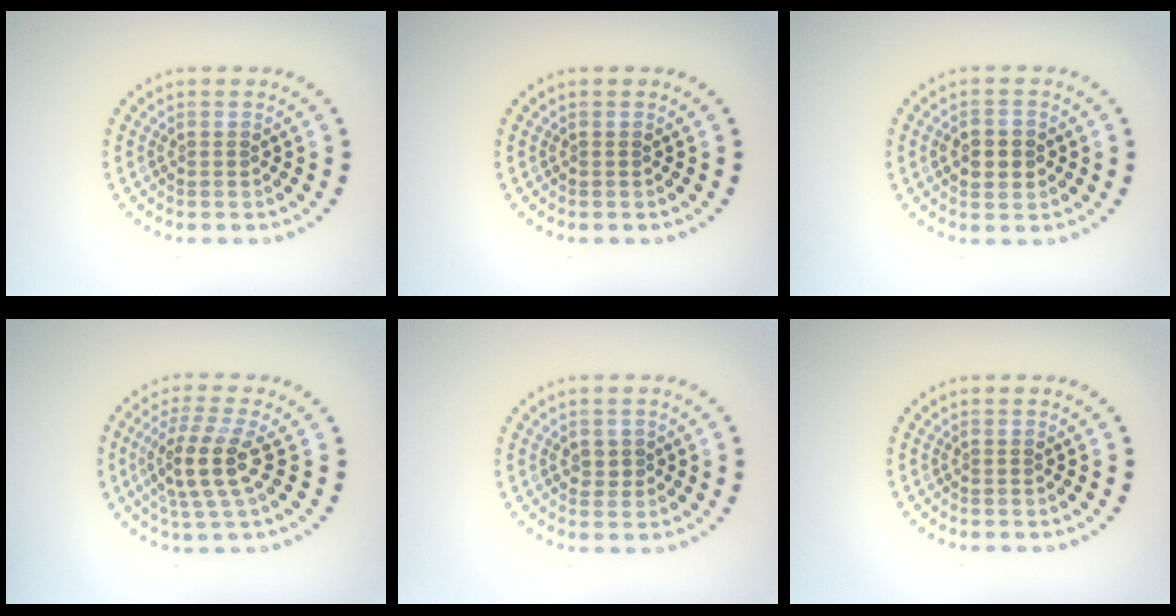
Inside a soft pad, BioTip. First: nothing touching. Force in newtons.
{"total": 0.0}
{"total": 2.8, "press": 2.8, "slide": 0.4}
{"total": 4.0, "press": 3.5, "slide": 2.1}
{"total": 0.9, "press": 0.9, "slide": 0.2}
{"total": 0.0}